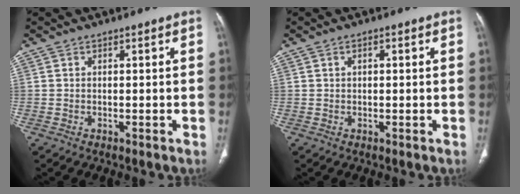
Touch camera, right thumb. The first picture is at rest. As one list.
[{"total": 1.1, "force": [0.3, 0.6, 0.8], "torque": [-0.014, 0.004, 0.006]}]